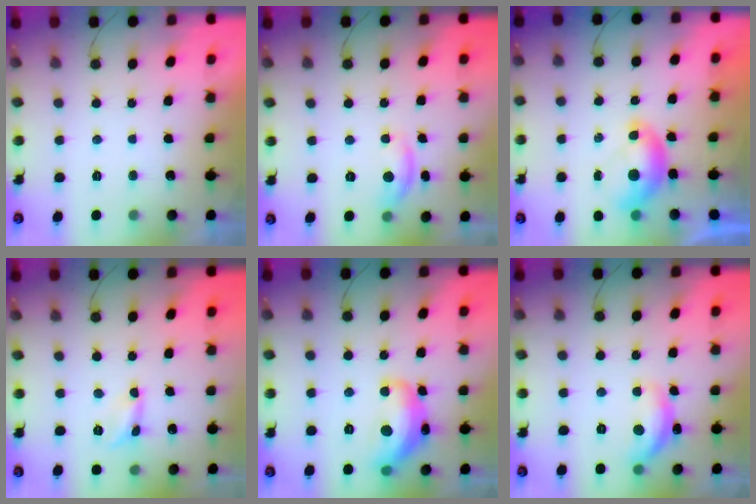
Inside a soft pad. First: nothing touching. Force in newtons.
{"total": 8.2, "press": 8.2, "slide": 0.3}
{"total": 6.9, "press": 6.9, "slide": 0.9}
{"total": 2.6, "press": 2.6, "slide": 0.2}
{"total": 15.7, "press": 15.7, "slide": 0.9}
{"total": 13.2, "press": 13.1, "slide": 0.7}